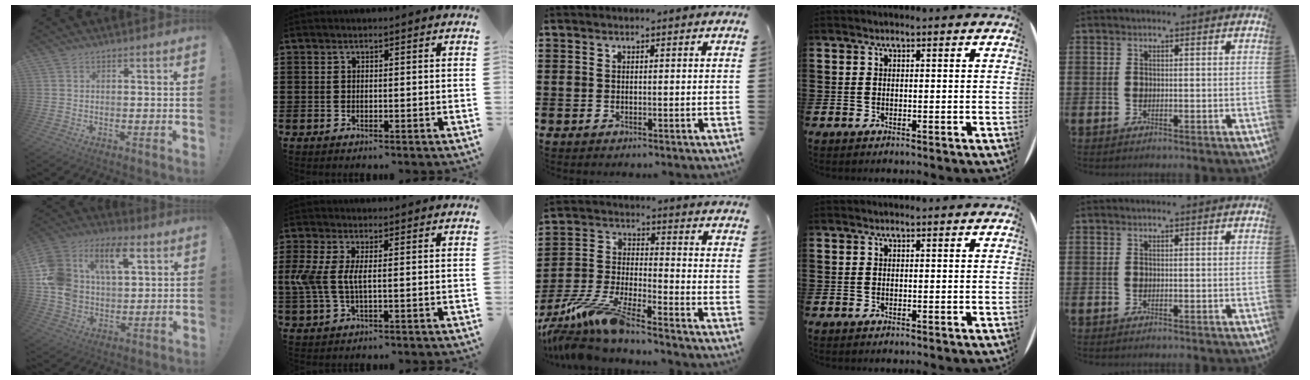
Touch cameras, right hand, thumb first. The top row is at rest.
{"thumb": {"total": 18.0, "force": [6.8, 12.4, 11.0], "torque": [-0.203, -0.019, 0.124]}, "index": {"total": 4.8, "force": [0.1, 1.9, 4.4], "torque": [-0.122, -0.009, -0.009]}, "middle": {"total": 9.8, "force": [-8.7, 0.4, 4.5], "torque": [-0.100, 0.000, -0.176]}}